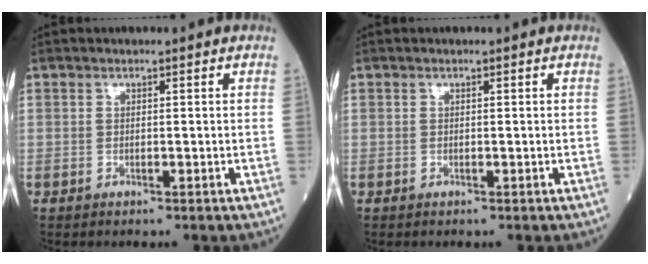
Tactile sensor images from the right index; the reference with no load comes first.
{"total": 0.0}